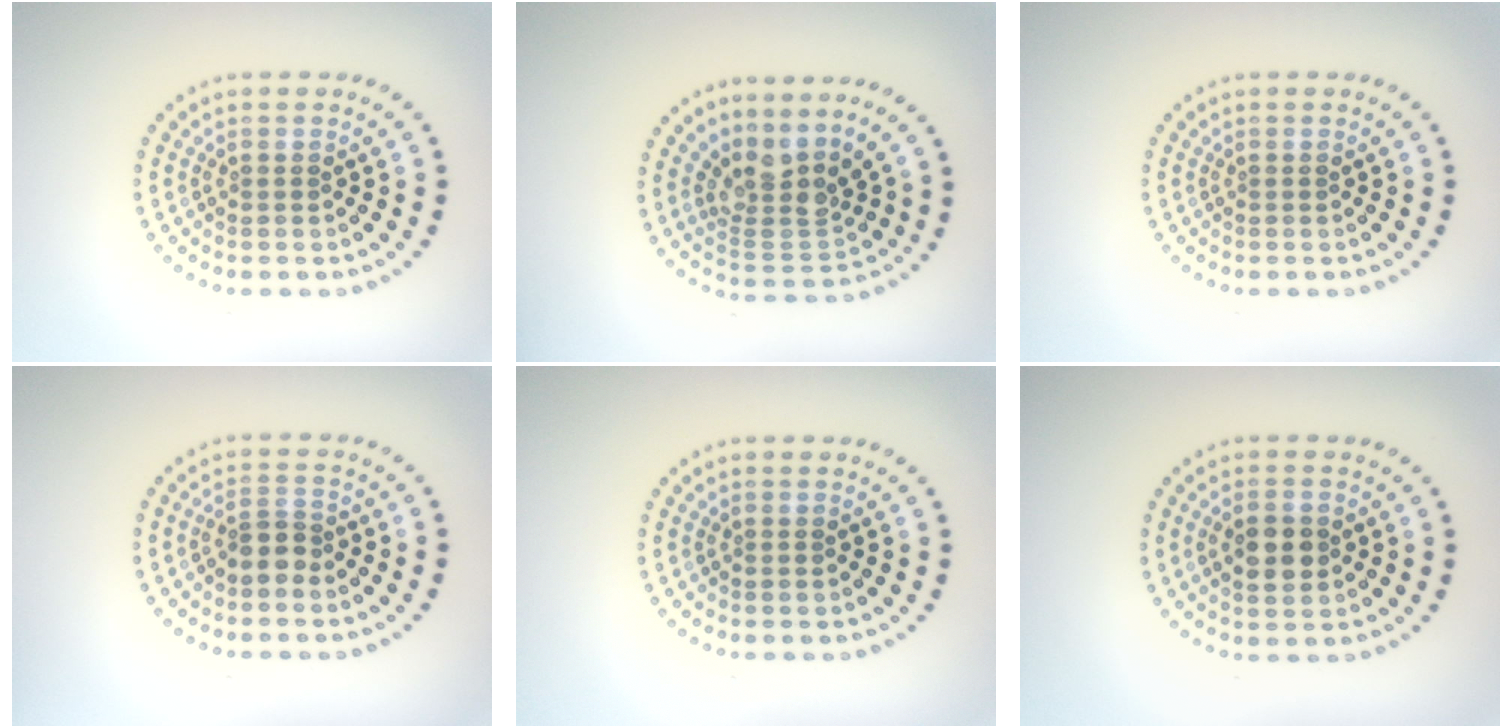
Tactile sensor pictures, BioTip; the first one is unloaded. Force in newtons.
{"total": 3.7, "press": 2.5, "slide": 2.8}
{"total": 0.0}
{"total": 2.1, "press": 1.7, "slide": 1.3}
{"total": 0.0}
{"total": 2.9, "press": 2.9, "slide": 0.1}